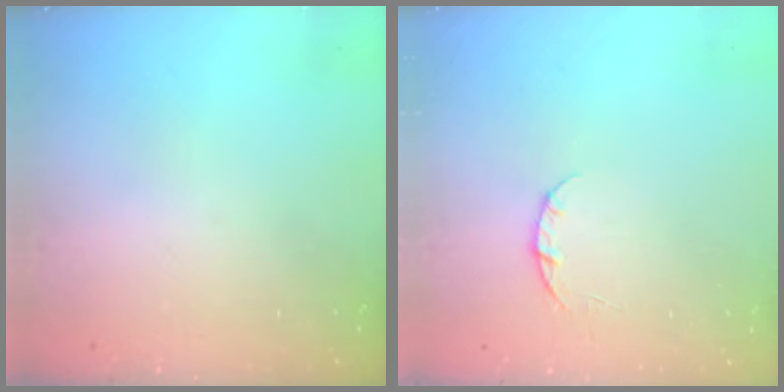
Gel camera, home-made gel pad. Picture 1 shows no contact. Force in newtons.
{"total": 3.2, "press": 3.2, "slide": 0.3}